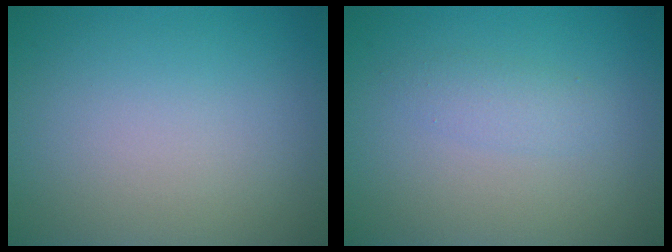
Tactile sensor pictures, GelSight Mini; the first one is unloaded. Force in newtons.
{"total": 1.5, "press": 1.5, "slide": 0.1}